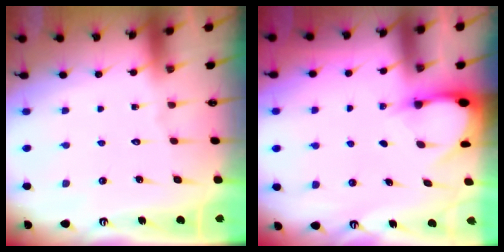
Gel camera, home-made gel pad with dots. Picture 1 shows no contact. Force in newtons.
{"total": 2.9, "press": 2.9, "slide": 0.3}